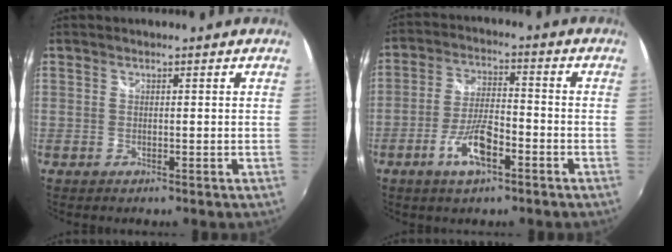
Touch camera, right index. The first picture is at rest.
{"total": 8.7, "force": [-4.4, 2.8, 7.0], "torque": [-0.144, 0.000, -0.080]}